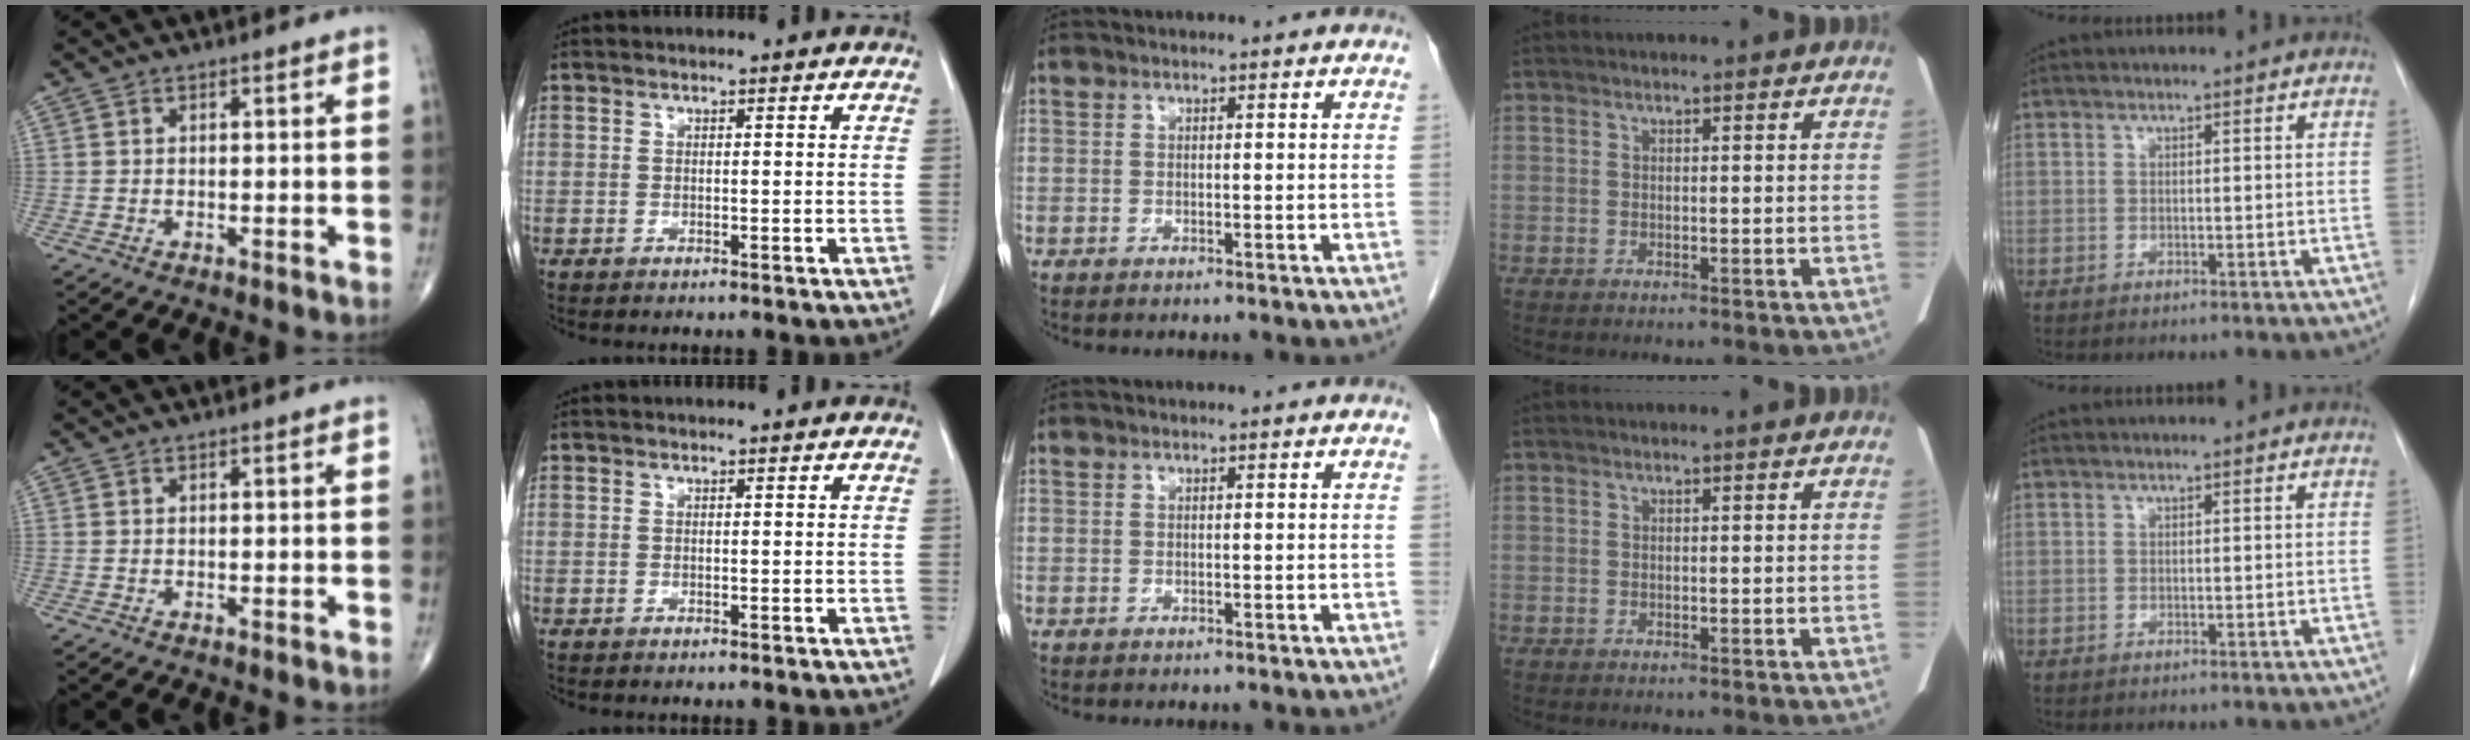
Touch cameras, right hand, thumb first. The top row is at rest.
{}